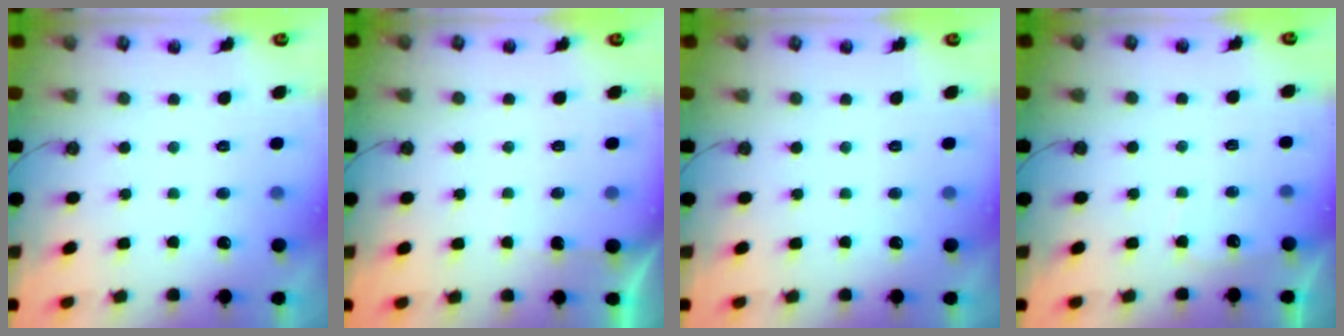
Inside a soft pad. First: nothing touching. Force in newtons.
{"total": 2.5, "press": 2.5, "slide": 0.4}
{"total": 0.0}
{"total": 3.0, "press": 3.0, "slide": 0.4}